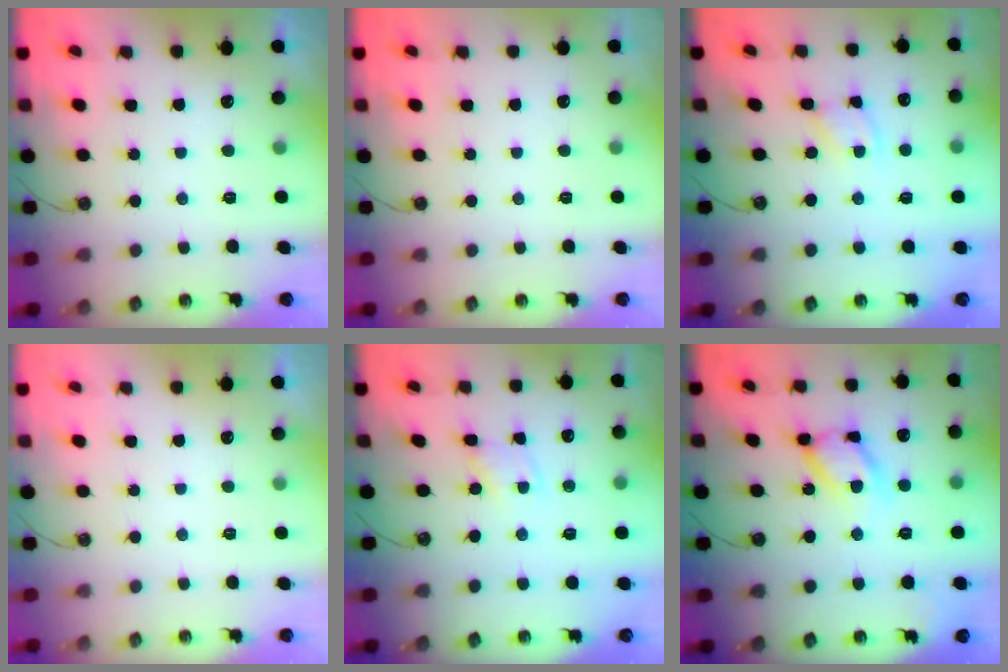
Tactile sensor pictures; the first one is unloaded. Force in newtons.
{"total": 0.0}
{"total": 2.5, "press": 2.5, "slide": 0.1}
{"total": 0.0}
{"total": 1.9, "press": 1.9, "slide": 0.2}
{"total": 14.0, "press": 14.0, "slide": 1.1}